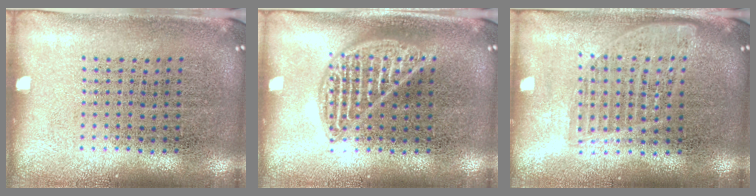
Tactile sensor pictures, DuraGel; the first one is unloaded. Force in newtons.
{"total": 2.3, "press": 2.3, "slide": 0.3}
{"total": 1.6, "press": 1.4, "slide": 0.7}